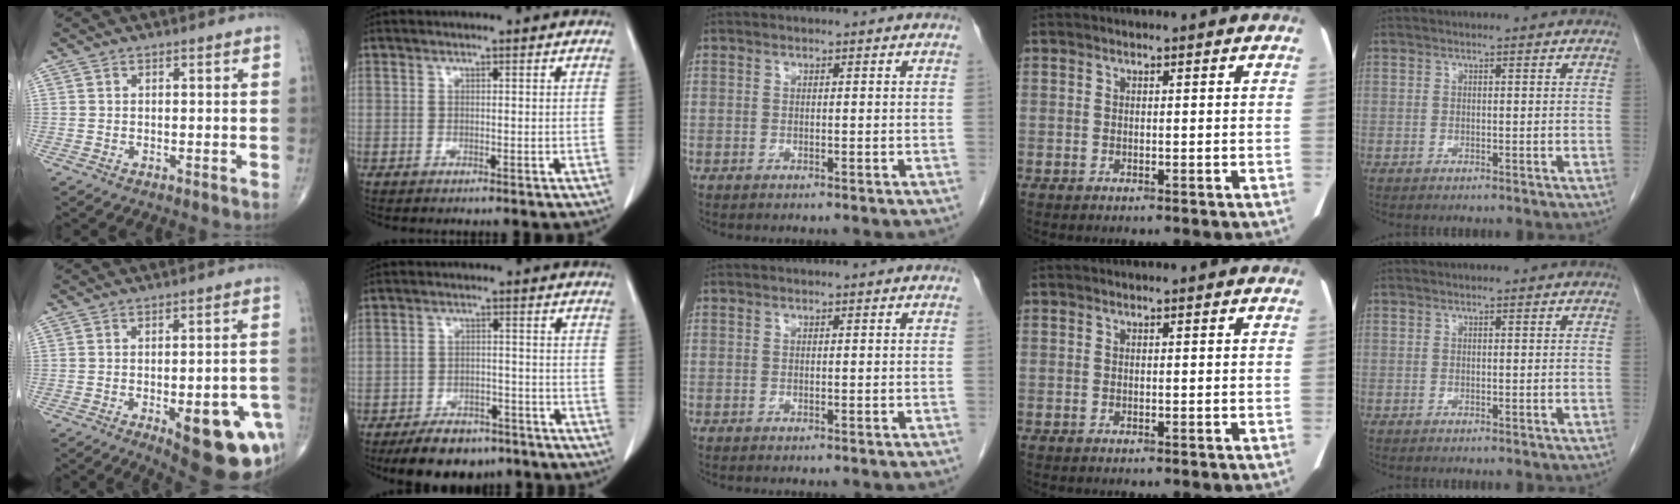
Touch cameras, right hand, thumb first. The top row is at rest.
{"thumb": {"total": 17.8, "force": [-7.2, 6.7, 14.9], "torque": [-0.121, 0.022, -0.074]}, "index": {"total": 8.9, "force": [-6.9, 4.4, 3.3], "torque": [-0.045, 0.005, -0.105]}}